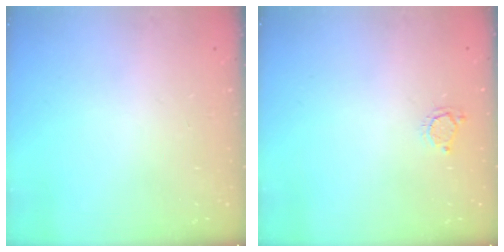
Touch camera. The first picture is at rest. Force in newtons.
{"total": 3.4, "press": 3.3, "slide": 0.3}